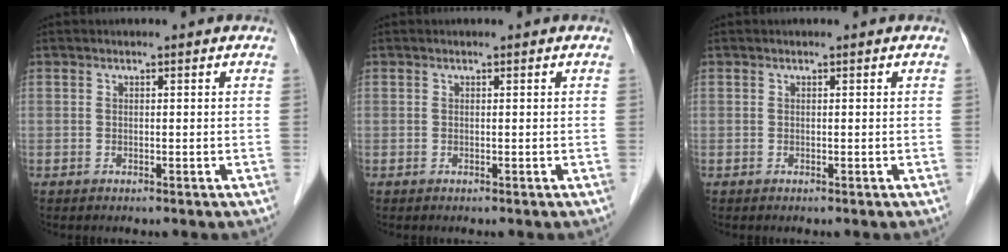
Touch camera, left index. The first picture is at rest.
{"total": 0.0}
{"total": 0.0}